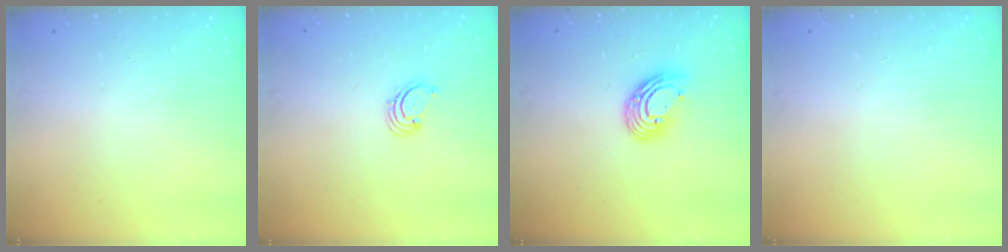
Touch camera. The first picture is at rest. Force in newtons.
{"total": 1.7, "press": 1.7, "slide": 0.2}
{"total": 10.5, "press": 10.4, "slide": 1.1}
{"total": 0.0}